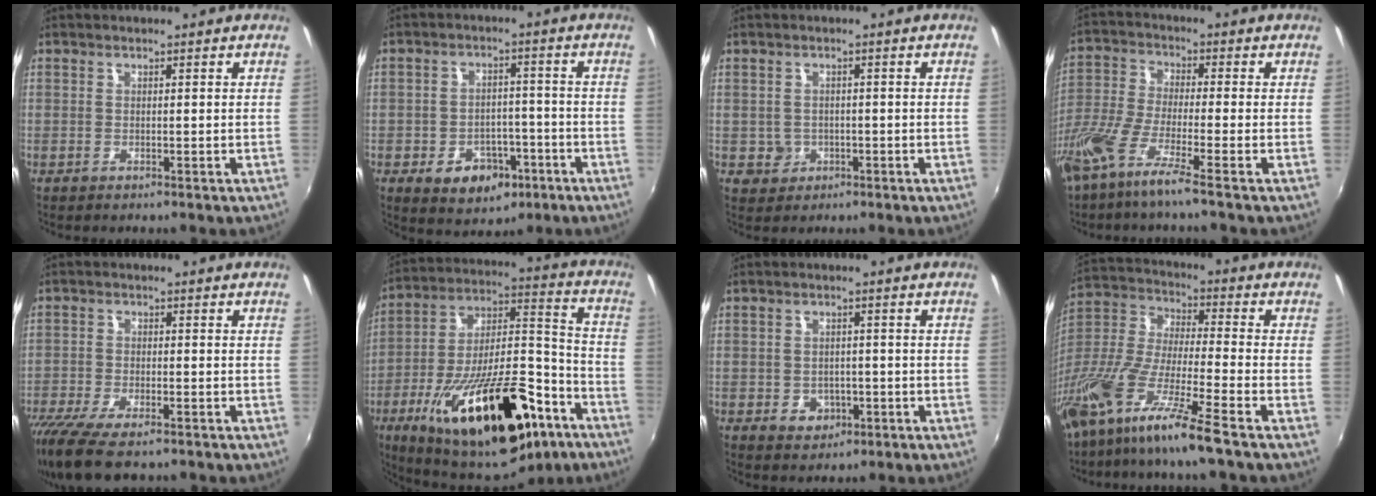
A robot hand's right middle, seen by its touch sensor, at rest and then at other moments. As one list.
[{"total": 8.1, "force": [-4.0, 5.7, 4.2], "torque": [-0.081, 0.013, -0.041]}, {"total": 3.5, "force": [-0.7, 3.4, 0.8], "torque": [-0.020, 0.001, -0.005]}, {"total": 10.3, "force": [-6.7, 0.3, 7.9], "torque": [-0.166, -0.029, -0.130]}, {"total": 12.1, "force": [-9.2, 3.0, 7.2], "torque": [-0.167, -0.051, -0.166]}, {"total": 31.1, "force": [-17.0, 11.7, 23.2], "torque": [-0.384, -0.006, -0.252]}, {"total": 4.2, "force": [-1.3, 3.5, 1.9], "torque": [-0.041, 0.001, -0.009]}, {"total": 17.8, "force": [-12.4, 0.2, 12.8], "torque": [-0.250, -0.038, -0.238]}]